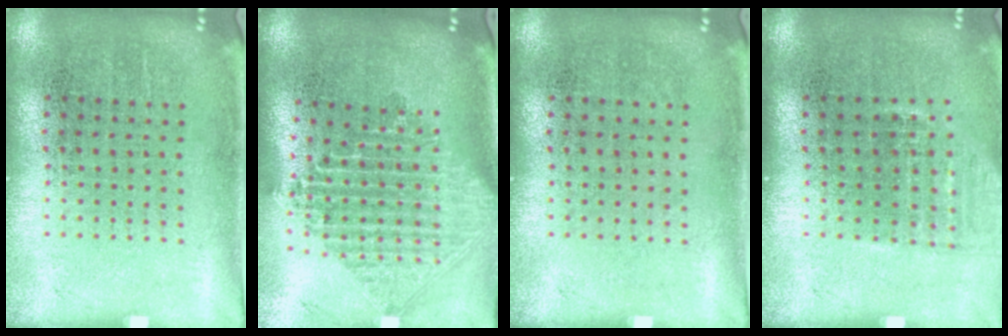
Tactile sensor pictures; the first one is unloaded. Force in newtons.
{"total": 2.4, "press": 1.9, "slide": 1.5}
{"total": 0.0}
{"total": 0.9, "press": 0.8, "slide": 0.4}